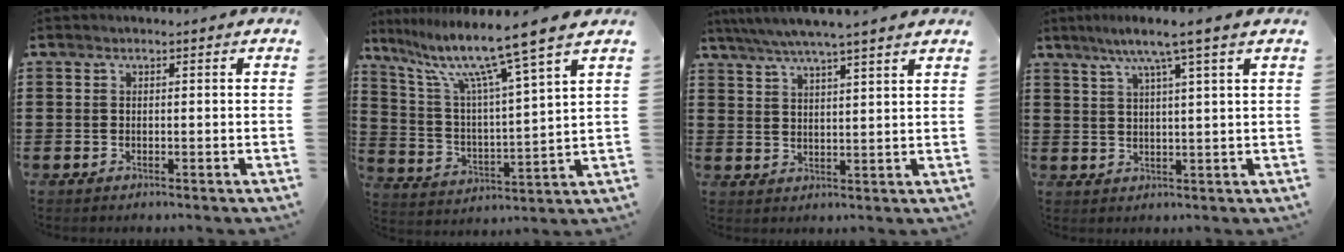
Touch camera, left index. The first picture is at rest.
{"total": 11.1, "force": [8.7, -0.6, 6.9], "torque": [-0.166, -0.050, 0.140]}
{"total": 4.6, "force": [4.1, -0.5, 2.1], "torque": [-0.054, -0.015, 0.070]}
{"total": 5.9, "force": [3.8, -0.7, 4.4], "torque": [-0.097, -0.003, 0.062]}